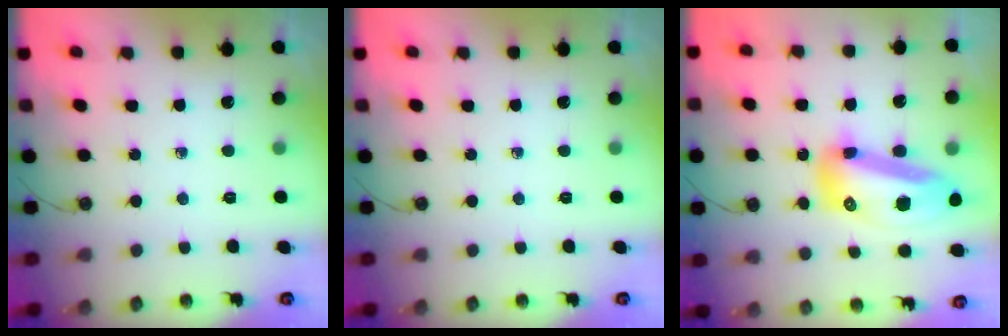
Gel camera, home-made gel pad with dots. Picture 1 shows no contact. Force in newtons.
{"total": 0.0}
{"total": 19.3, "press": 18.9, "slide": 3.9}